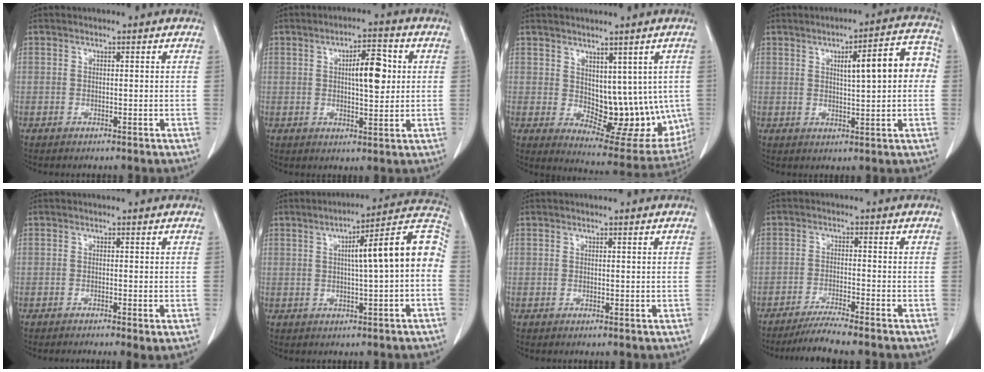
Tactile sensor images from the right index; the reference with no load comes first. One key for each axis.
{"total": 7.1, "fx": 1.4, "fy": 2.2, "fz": 6.6, "tx": -0.100, "ty": 0.008, "tz": 0.023}
{"total": 12.4, "fx": 0.9, "fy": 6.8, "fz": 10.4, "tx": -0.119, "ty": -0.005, "tz": 0.040}
{"total": 9.8, "fx": 1.6, "fy": 1.9, "fz": 9.5, "tx": -0.127, "ty": 0.026, "tz": 0.022}
{"total": 2.7, "fx": -1.6, "fy": 0.2, "fz": 2.1, "tx": -0.028, "ty": -0.009, "tz": -0.022}
{"total": 12.4, "fx": 0.7, "fy": 0.9, "fz": 12.4, "tx": -0.167, "ty": 0.037, "tz": 0.006}
{"total": 0.0}
{"total": 6.0, "fx": -5.2, "fy": -1.0, "fz": 2.9, "tx": -0.045, "ty": -0.019, "tz": -0.088}